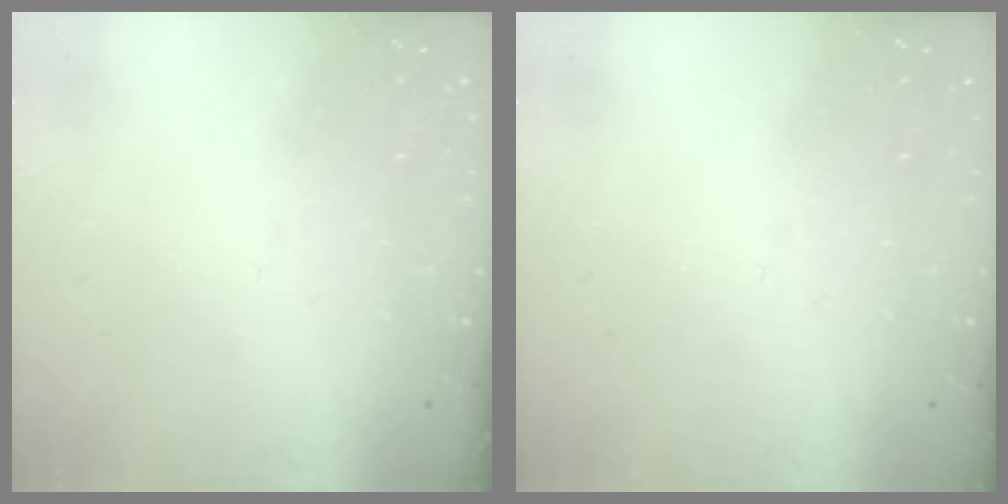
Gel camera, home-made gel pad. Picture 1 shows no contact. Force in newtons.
{"total": 0.0}